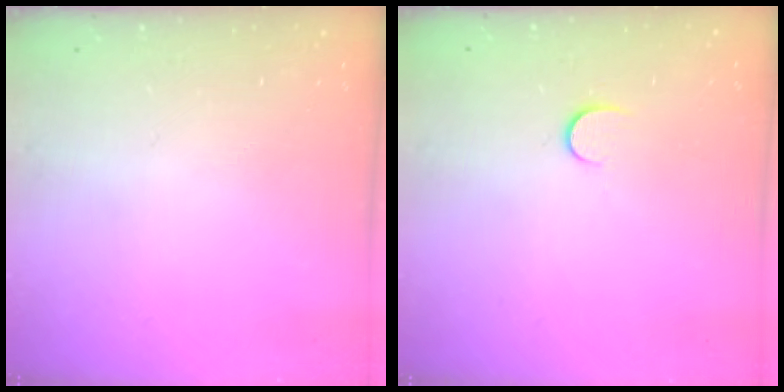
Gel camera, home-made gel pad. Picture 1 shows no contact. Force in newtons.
{"total": 5.7, "press": 5.6, "slide": 0.7}